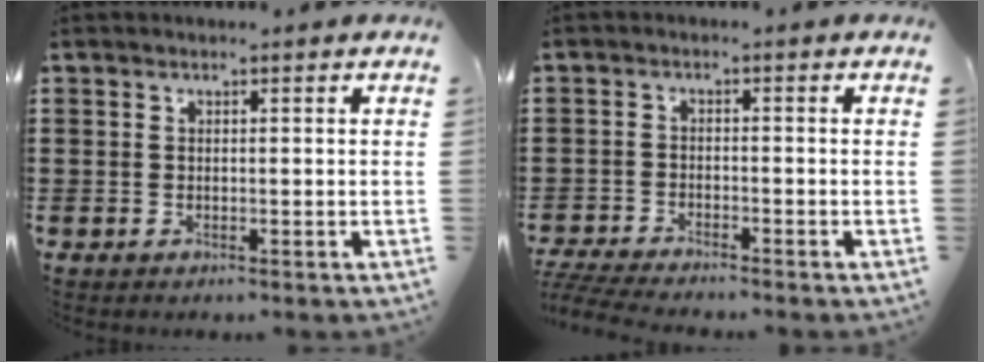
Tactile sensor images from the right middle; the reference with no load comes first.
{"total": 3.6, "force": [-3.4, 0.0, 0.9], "torque": [-0.029, -0.007, -0.074]}